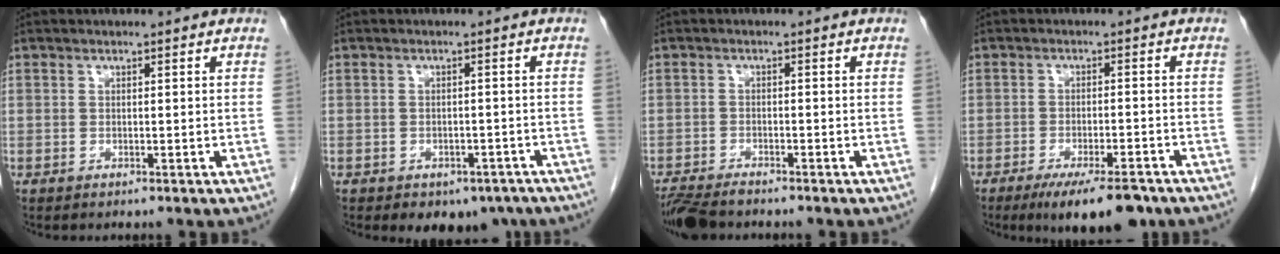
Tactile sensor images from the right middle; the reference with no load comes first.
{"total": 6.3, "force": [-4.7, 3.7, 2.2], "torque": [-0.015, 0.006, -0.056]}
{"total": 5.9, "force": [-5.3, 1.1, 2.4], "torque": [-0.039, -0.017, -0.093]}
{"total": 9.7, "force": [-7.2, 2.1, 6.1], "torque": [-0.090, -0.016, -0.107]}